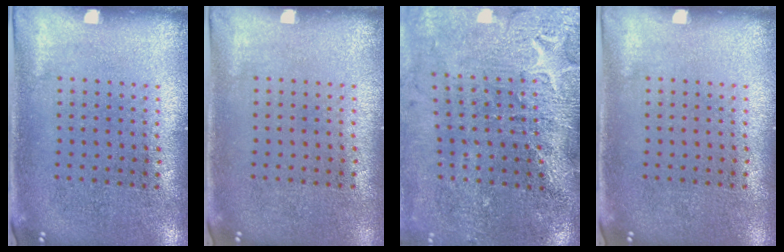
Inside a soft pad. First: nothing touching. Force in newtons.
{"total": 0.0}
{"total": 3.4, "press": 3.3, "slide": 1.0}
{"total": 0.0}